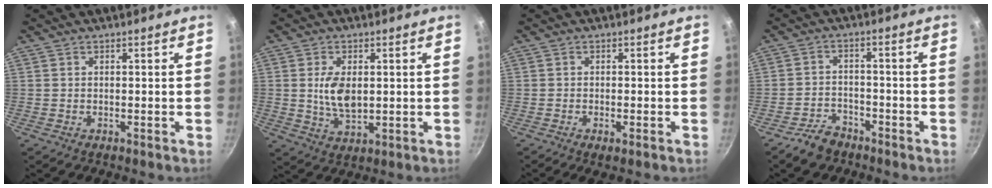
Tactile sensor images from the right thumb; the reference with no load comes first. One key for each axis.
{"total": 7.3, "fx": 0.9, "fy": 4.2, "fz": 5.9, "tx": -0.105, "ty": -0.014, "tz": 0.020}
{"total": 2.2, "fx": -1.1, "fy": 0.6, "fz": 1.9, "tx": -0.045, "ty": -0.001, "tz": -0.020}
{"total": 5.5, "fx": -4.2, "fy": 3.2, "fz": 1.8, "tx": -0.022, "ty": 0.042, "tz": -0.072}